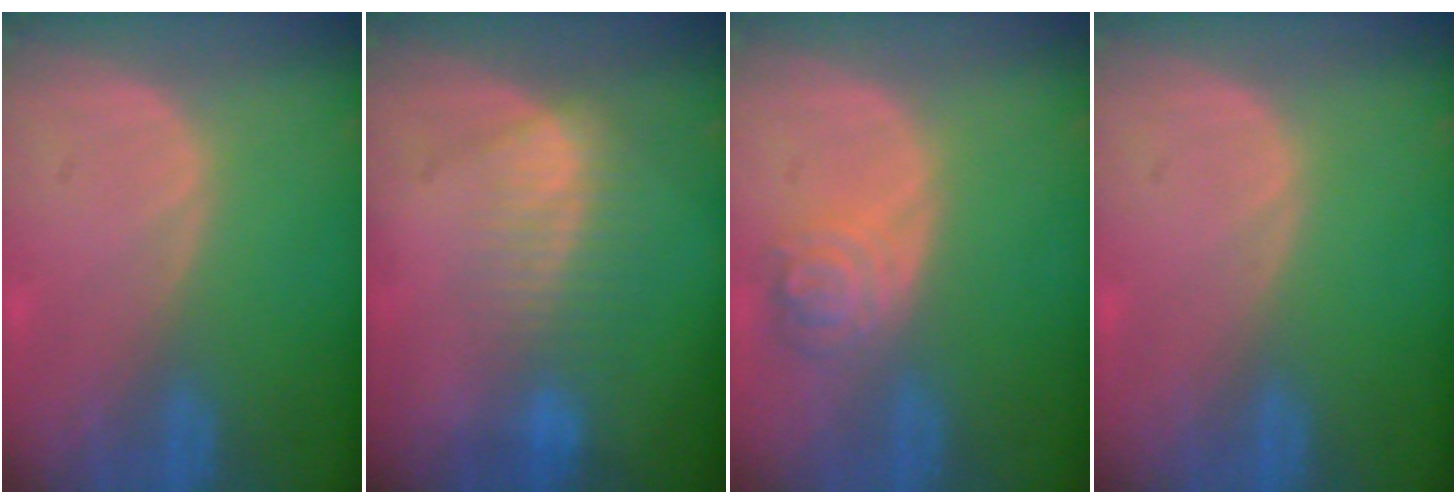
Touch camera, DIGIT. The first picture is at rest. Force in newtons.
{"total": 7.4, "press": 6.2, "slide": 3.9}
{"total": 4.7, "press": 4.2, "slide": 2.1}
{"total": 0.0}